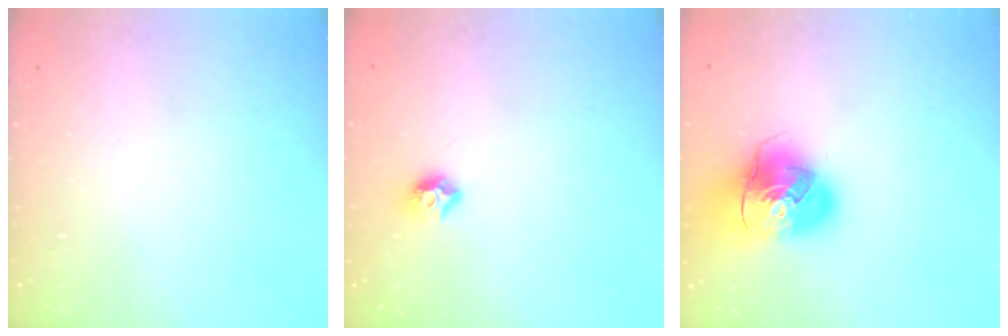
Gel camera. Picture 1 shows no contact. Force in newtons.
{"total": 7.5, "press": 7.4, "slide": 0.8}
{"total": 16.3, "press": 16.1, "slide": 2.4}